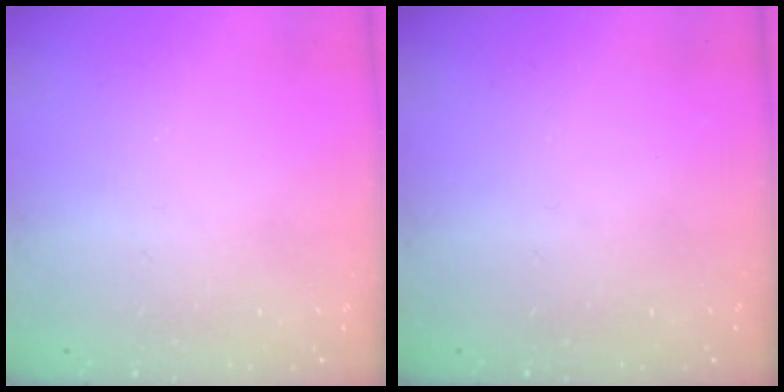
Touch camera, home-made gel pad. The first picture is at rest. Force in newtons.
{"total": 0.0}